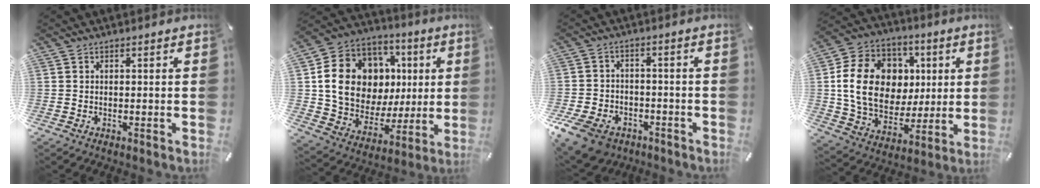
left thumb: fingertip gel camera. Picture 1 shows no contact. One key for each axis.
{"total": 18.1, "fx": 4.1, "fy": 14.9, "fz": 9.4, "tx": -0.171, "ty": -0.015, "tz": 0.091}
{"total": 9.2, "fx": -5.5, "fy": 6.2, "fz": 4.0, "tx": -0.091, "ty": 0.032, "tz": -0.101}
{"total": 19.7, "fx": 2.7, "fy": 16.0, "fz": 11.2, "tx": -0.217, "ty": 0.007, "tz": 0.056}